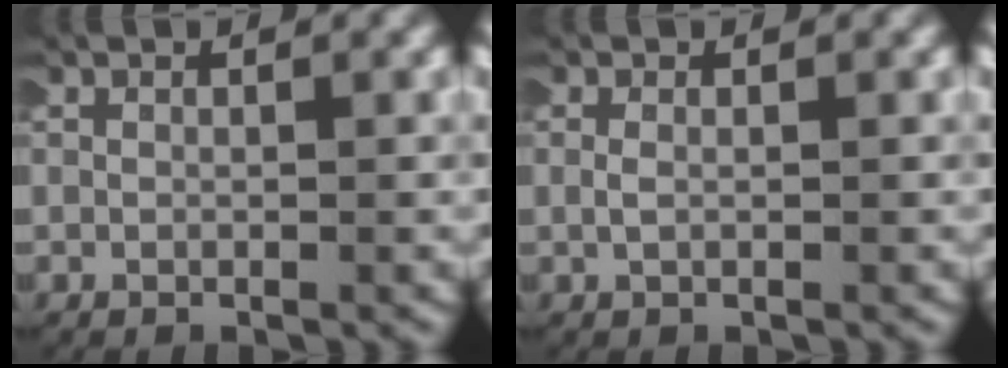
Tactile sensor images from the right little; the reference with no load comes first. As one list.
[{"total": 0.6, "force": [0.1, 0.2, 0.6], "torque": [-0.014, 0.002, 0.000]}]